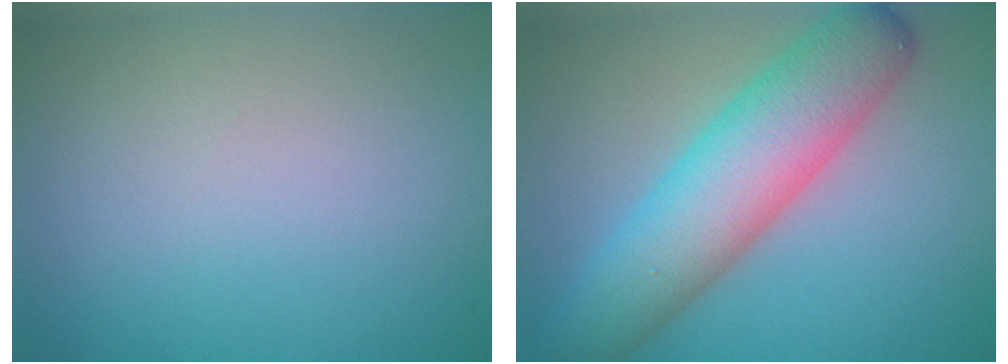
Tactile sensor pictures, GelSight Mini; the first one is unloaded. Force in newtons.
{"total": 8.7, "press": 8.7, "slide": 0.3}